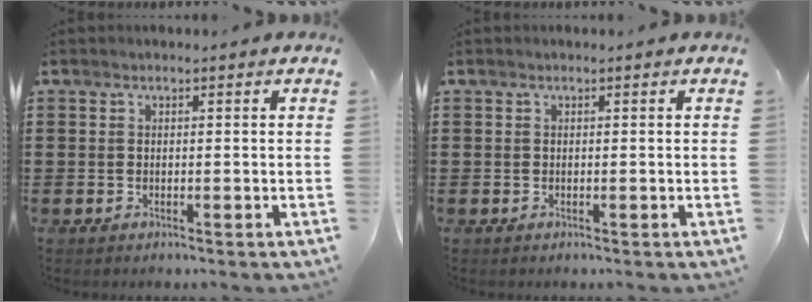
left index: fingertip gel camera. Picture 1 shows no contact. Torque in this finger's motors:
{"motor_torque": [0.00, 0.00, 0.00, 0.00]}